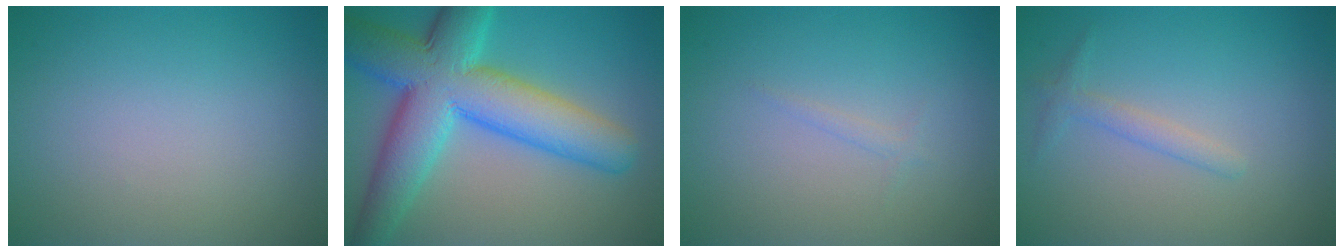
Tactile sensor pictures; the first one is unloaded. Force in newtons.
{"total": 11.3, "press": 11.3, "slide": 0.5}
{"total": 0.6, "press": 0.6, "slide": 0.0}
{"total": 1.4, "press": 1.4, "slide": 0.1}